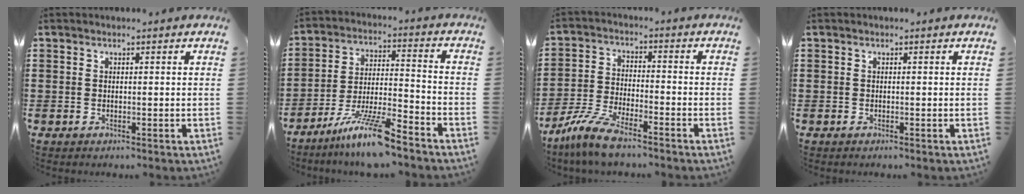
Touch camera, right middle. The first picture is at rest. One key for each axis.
{"total": 10.3, "fx": -7.9, "fy": 1.1, "fz": 6.5, "tx": -0.127, "ty": 0.006, "tz": -0.151}
{"total": 7.3, "fx": -6.2, "fy": 1.0, "fz": 3.8, "tx": -0.091, "ty": -0.005, "tz": -0.121}
{"total": 0.0}